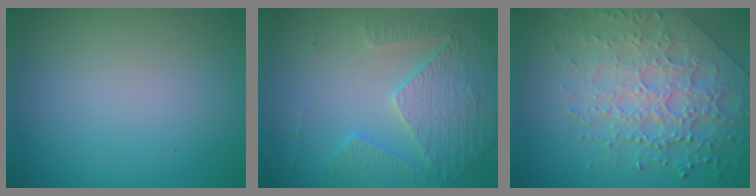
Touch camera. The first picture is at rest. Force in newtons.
{"total": 5.0, "press": 3.7, "slide": 3.4}
{"total": 7.1, "press": 5.4, "slide": 4.5}